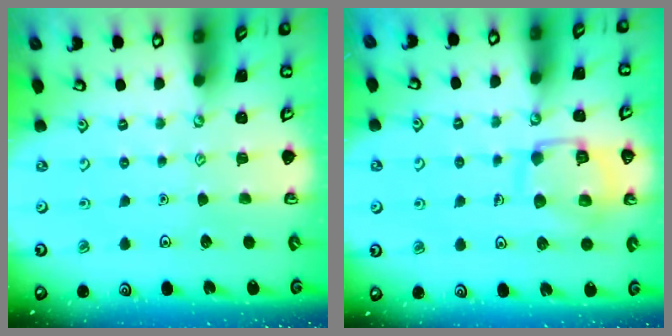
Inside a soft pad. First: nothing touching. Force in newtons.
{"total": 13.8, "press": 13.8, "slide": 1.4}